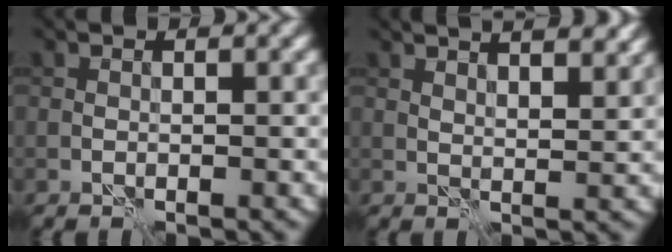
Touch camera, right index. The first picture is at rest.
{"total": 7.5, "force": [5.2, 2.8, 4.6], "torque": [-0.038, 0.033, 0.042]}